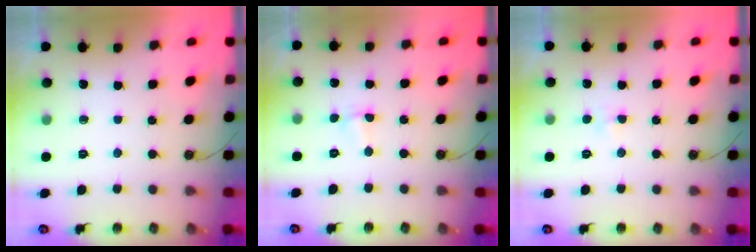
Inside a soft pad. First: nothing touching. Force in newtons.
{"total": 2.7, "press": 2.6, "slide": 0.7}
{"total": 2.1, "press": 2.0, "slide": 0.3}